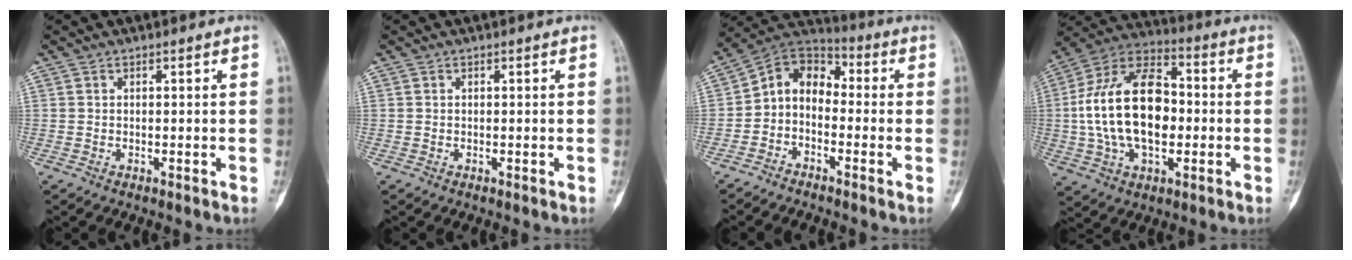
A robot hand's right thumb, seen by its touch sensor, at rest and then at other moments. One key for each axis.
{"total": 0.0}
{"total": 9.2, "fx": -1.8, "fy": 6.8, "fz": 5.9, "tx": -0.075, "ty": 0.053, "tz": -0.052}
{"total": 21.4, "fx": -0.6, "fy": 12.6, "fz": 17.2, "tx": -0.306, "ty": 0.026, "tz": -0.010}